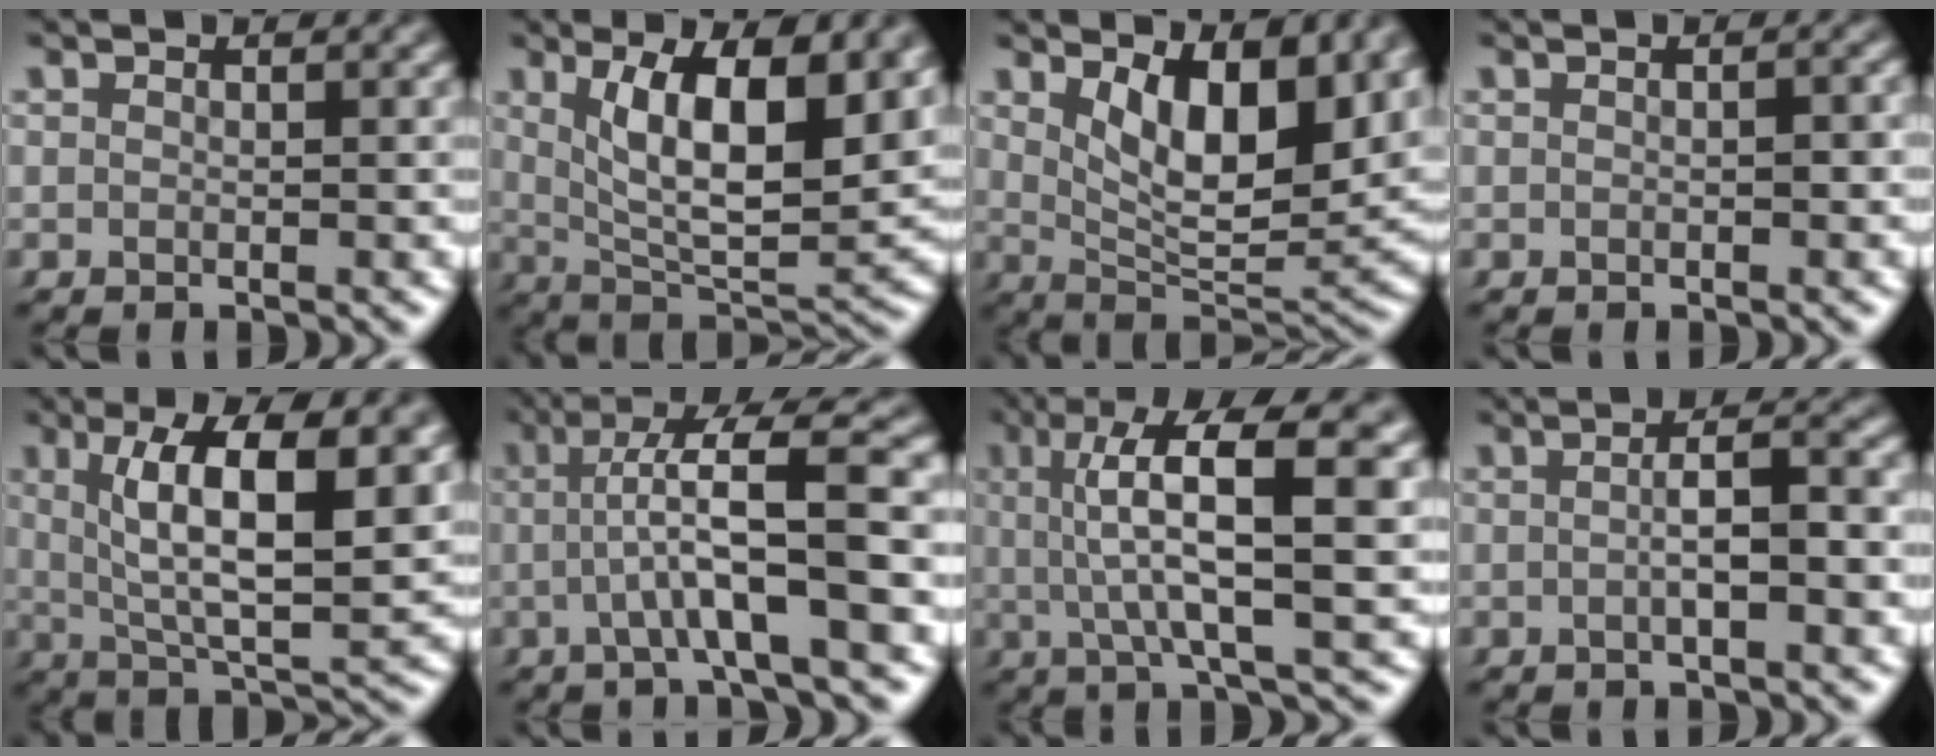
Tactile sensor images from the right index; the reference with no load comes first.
{"total": 10.0, "force": [2.9, 5.0, 8.2], "torque": [-0.143, -0.013, 0.050]}
{"total": 9.0, "force": [3.7, 3.8, 7.3], "torque": [-0.112, -0.006, 0.057]}
{"total": 0.9, "force": [-0.1, 0.5, 0.8], "torque": [-0.013, 0.002, -0.004]}
{"total": 8.9, "force": [2.6, 3.3, 7.8], "torque": [-0.131, -0.001, 0.046]}
{"total": 7.6, "force": [1.2, 1.5, 7.4], "torque": [-0.107, 0.025, 0.008]}
{"total": 8.0, "force": [2.1, 1.5, 7.6], "torque": [-0.130, 0.008, 0.028]}
{"total": 3.0, "force": [-0.7, 0.5, 2.9], "torque": [-0.048, 0.004, -0.014]}